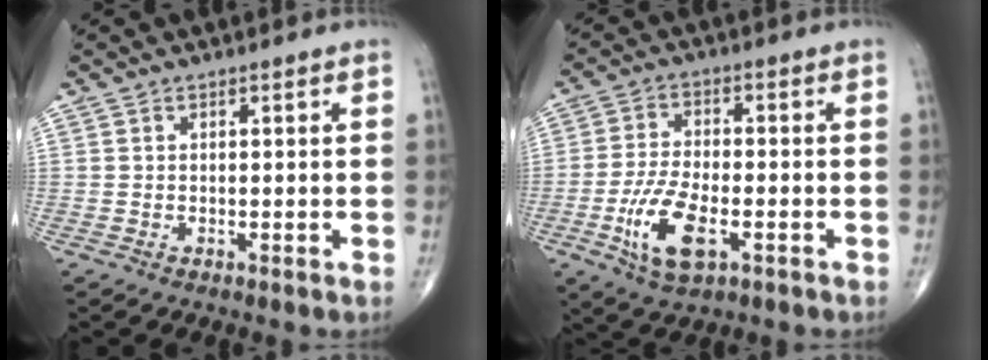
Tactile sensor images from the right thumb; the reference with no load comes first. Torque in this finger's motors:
{"motor_torque": [0.47, 0.01, 0.48, 0.36, 0.13]}